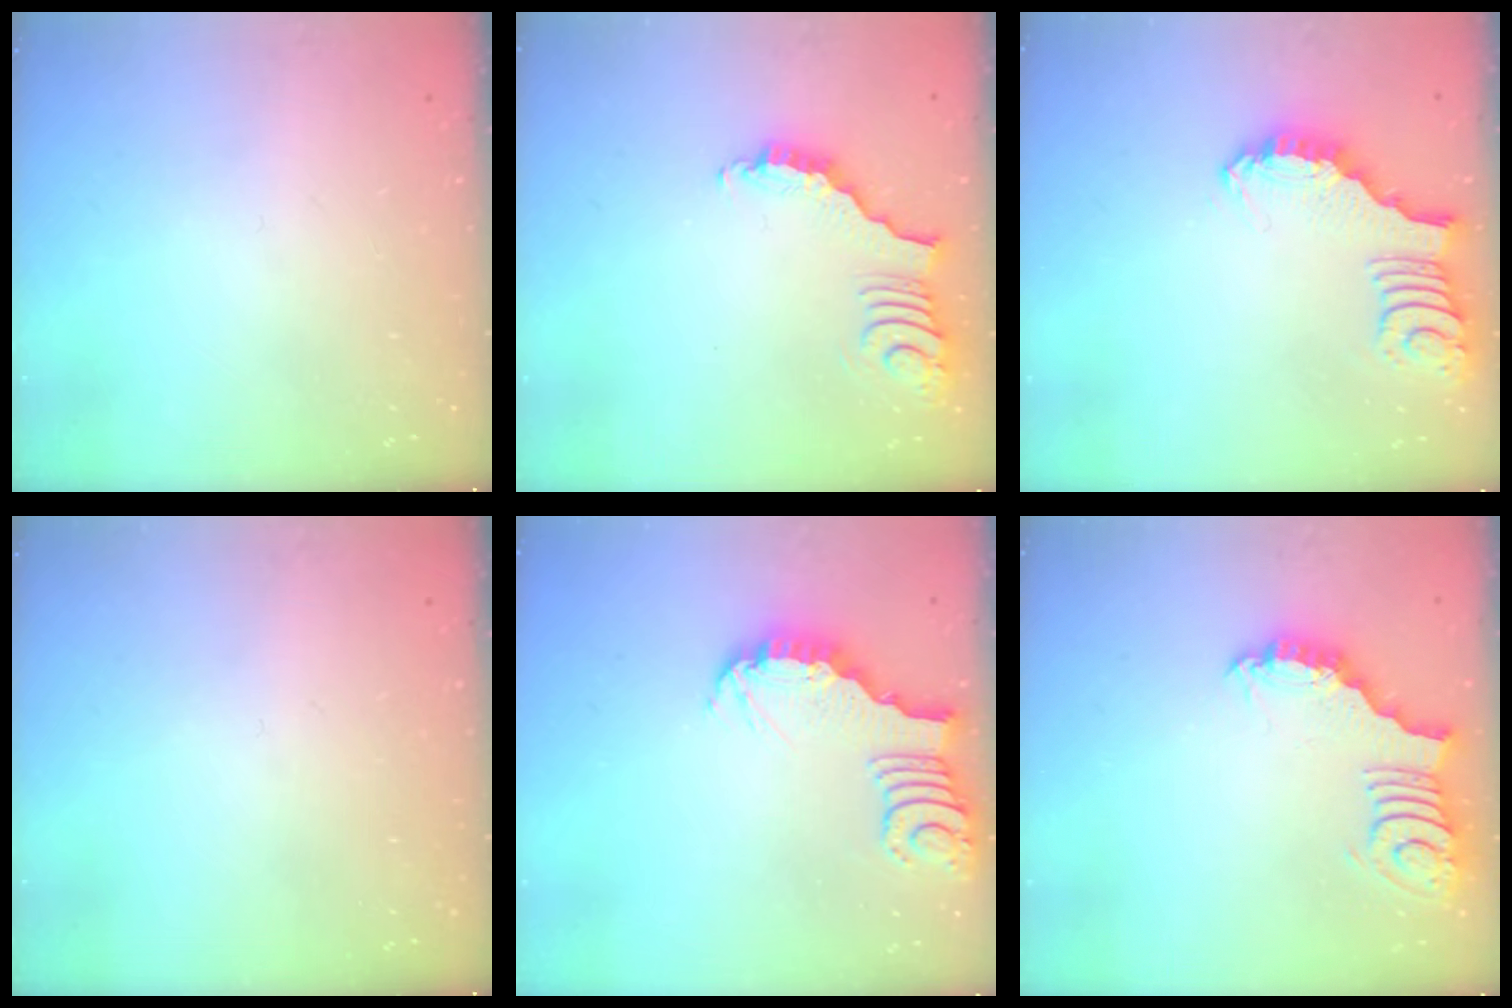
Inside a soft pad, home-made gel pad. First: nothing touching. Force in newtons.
{"total": 3.7, "press": 3.7, "slide": 0.7}
{"total": 2.1, "press": 2.1, "slide": 0.4}
{"total": 0.0}
{"total": 4.0, "press": 4.0, "slide": 0.4}
{"total": 3.0, "press": 3.0, "slide": 0.3}